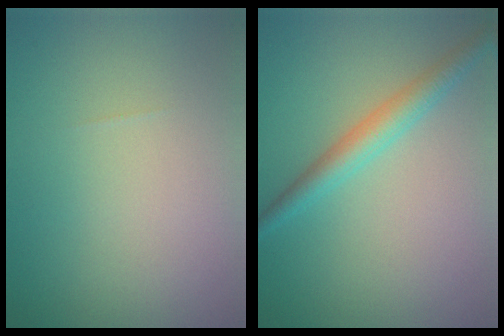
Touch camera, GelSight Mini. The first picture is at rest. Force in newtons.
{"total": 2.8, "press": 2.8, "slide": 0.1}